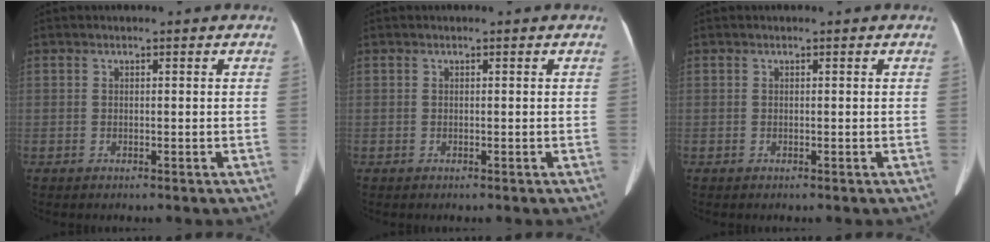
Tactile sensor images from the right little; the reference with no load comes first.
{"total": 0.0}
{"total": 0.0}